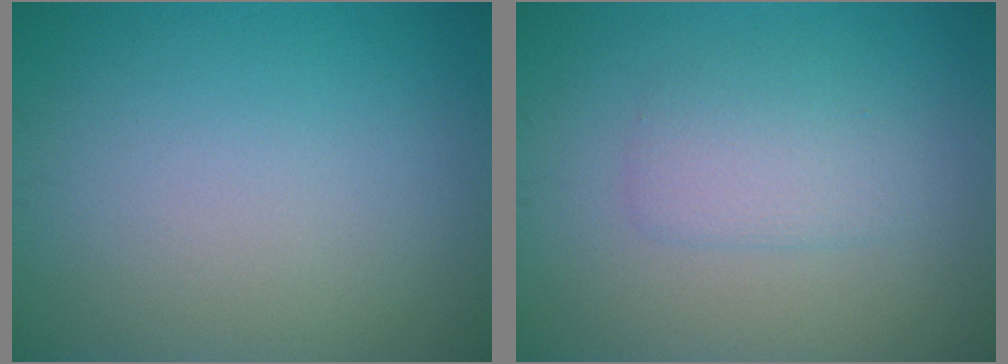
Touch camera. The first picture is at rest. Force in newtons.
{"total": 2.3, "press": 2.3, "slide": 0.1}